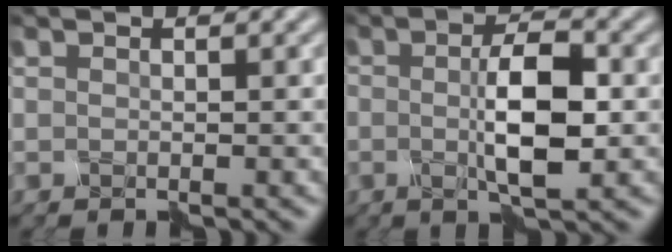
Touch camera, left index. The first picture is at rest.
{"total": 4.8, "force": [-0.5, 1.2, 4.6], "torque": [-0.099, -0.002, -0.006]}